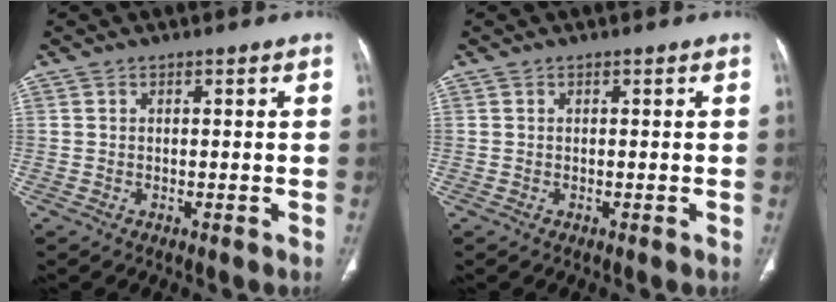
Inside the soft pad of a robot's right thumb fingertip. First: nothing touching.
{"total": 0.0}